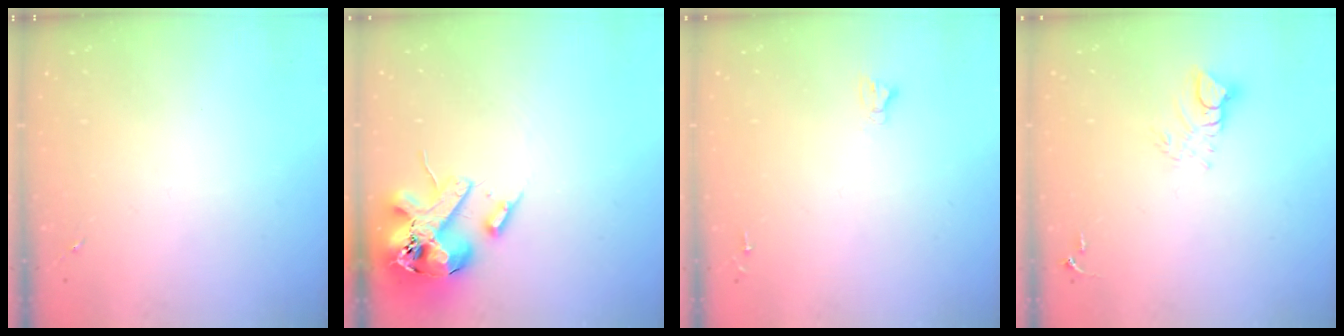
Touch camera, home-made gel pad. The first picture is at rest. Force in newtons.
{"total": 17.4, "press": 17.1, "slide": 2.9}
{"total": 2.5, "press": 2.5, "slide": 0.2}
{"total": 6.3, "press": 6.3, "slide": 0.7}